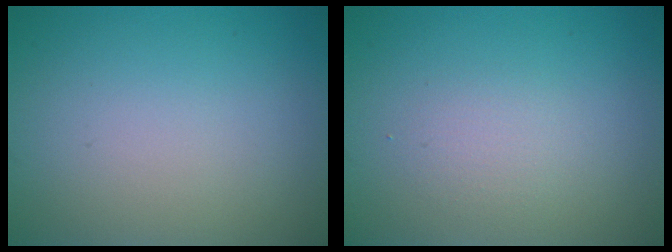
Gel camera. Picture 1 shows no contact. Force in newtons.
{"total": 1.4, "press": 1.4, "slide": 0.0}